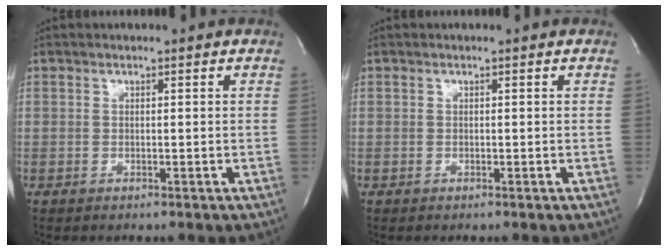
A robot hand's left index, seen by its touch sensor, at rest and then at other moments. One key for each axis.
{"total": 0.0}